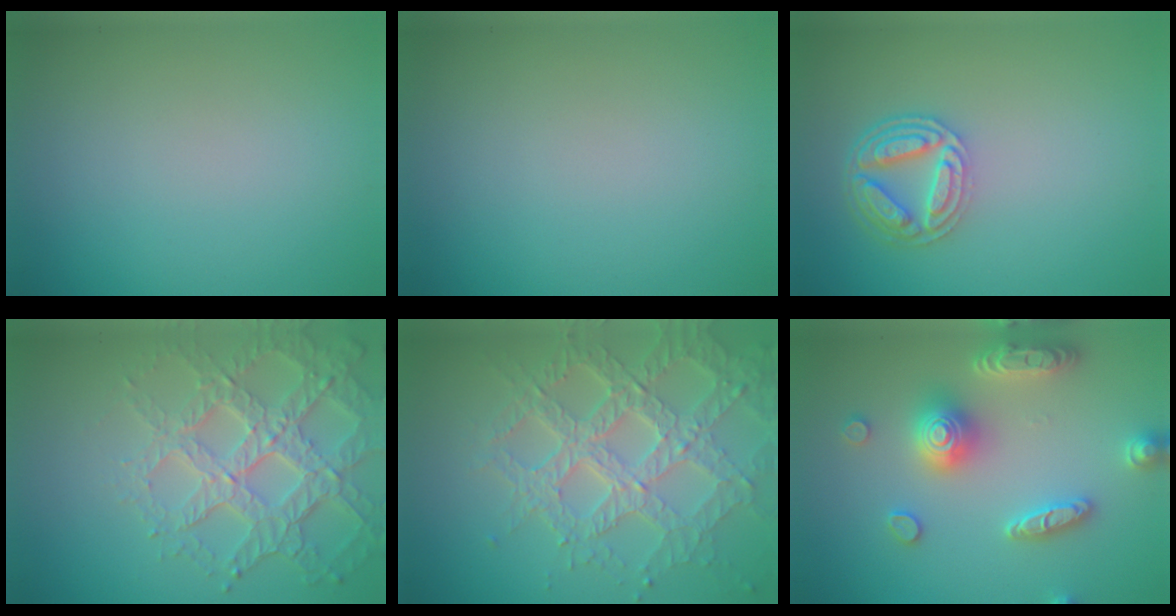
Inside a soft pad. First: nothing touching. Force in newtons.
{"total": 0.0}
{"total": 4.6, "press": 3.5, "slide": 3.0}
{"total": 6.3, "press": 4.8, "slide": 4.1}
{"total": 7.0, "press": 5.2, "slide": 4.6}
{"total": 5.4, "press": 5.3, "slide": 0.9}